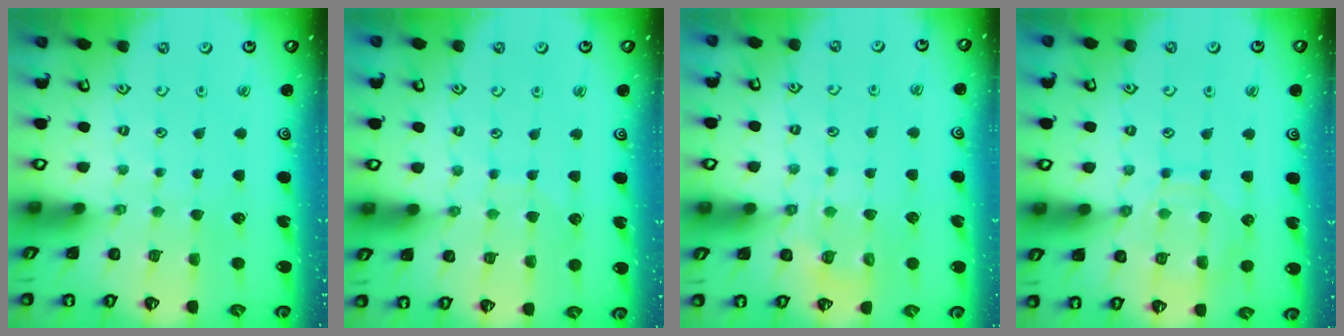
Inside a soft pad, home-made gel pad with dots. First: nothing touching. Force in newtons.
{"total": 6.2, "press": 6.2, "slide": 0.5}
{"total": 6.7, "press": 6.7, "slide": 0.8}
{"total": 11.7, "press": 11.7, "slide": 1.1}